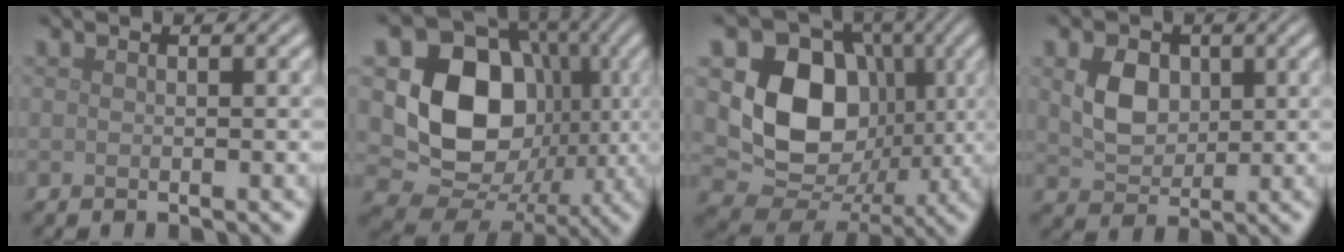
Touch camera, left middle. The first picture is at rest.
{"total": 12.3, "force": [0.6, 10.1, 6.9], "torque": [-0.107, -0.011, -0.002]}
{"total": 10.7, "force": [1.2, 8.8, 6.0], "torque": [-0.111, -0.018, 0.019]}
{"total": 4.0, "force": [0.9, 3.1, 2.5], "torque": [-0.053, -0.001, 0.015]}